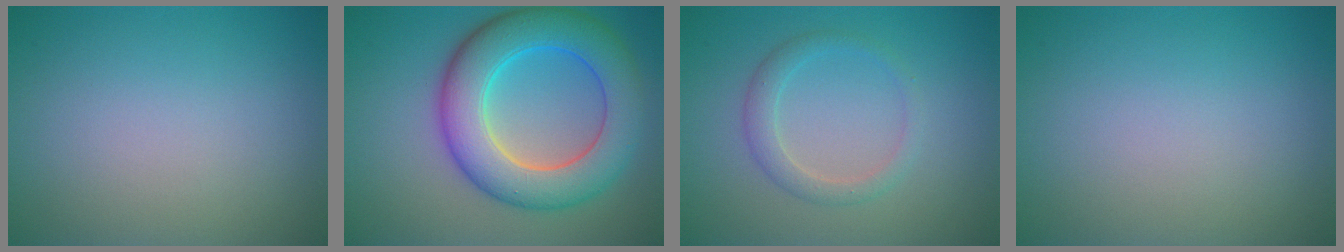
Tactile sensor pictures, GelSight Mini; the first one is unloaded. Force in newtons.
{"total": 9.1, "press": 9.1, "slide": 0.2}
{"total": 2.0, "press": 2.0, "slide": 0.1}
{"total": 0.0}